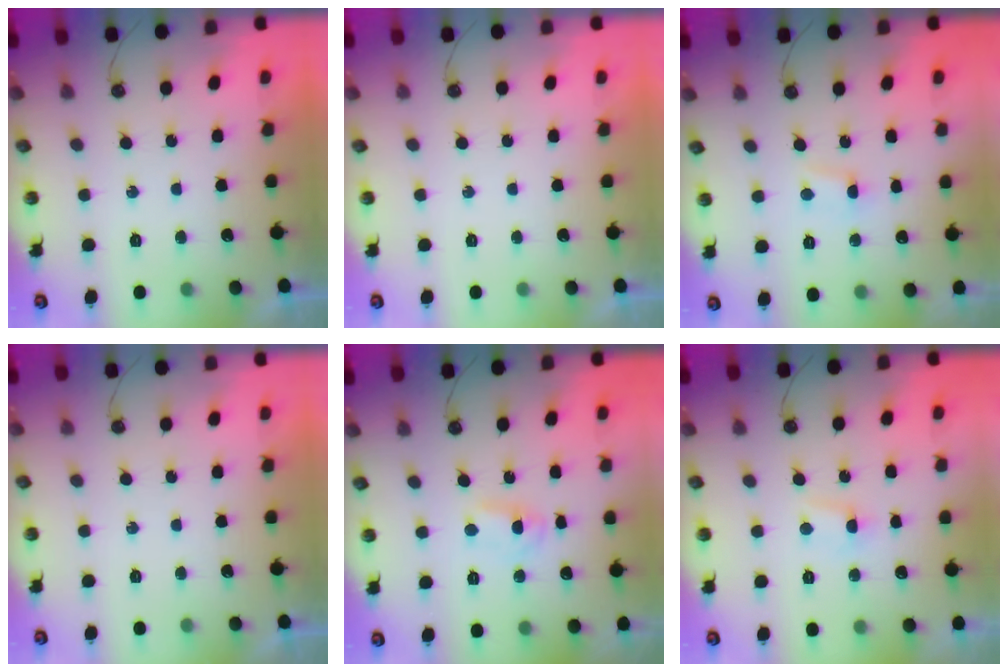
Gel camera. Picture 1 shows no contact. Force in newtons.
{"total": 0.0}
{"total": 1.2, "press": 1.1, "slide": 0.2}
{"total": 0.0}
{"total": 1.7, "press": 1.7, "slide": 0.2}
{"total": 2.8, "press": 2.8, "slide": 0.4}